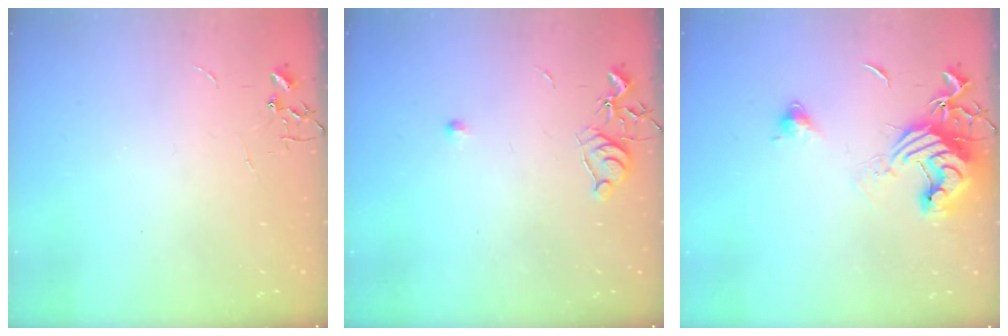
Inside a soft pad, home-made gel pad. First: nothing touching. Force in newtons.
{"total": 6.2, "press": 6.2, "slide": 0.8}
{"total": 13.8, "press": 13.7, "slide": 1.8}